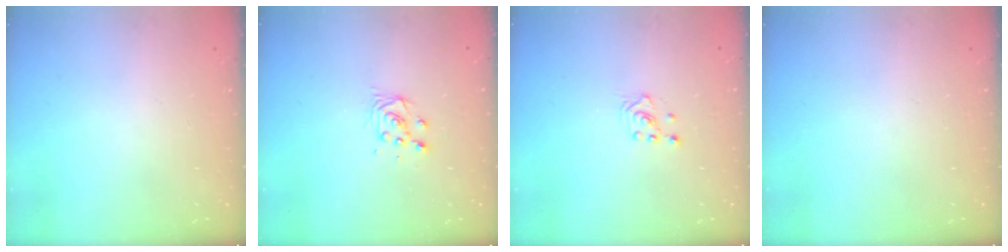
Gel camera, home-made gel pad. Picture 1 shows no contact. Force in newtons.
{"total": 4.7, "press": 4.7, "slide": 0.5}
{"total": 1.6, "press": 1.5, "slide": 0.2}
{"total": 0.0}